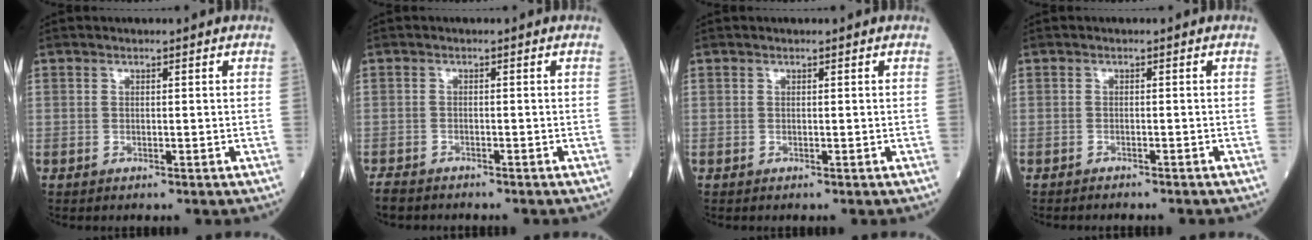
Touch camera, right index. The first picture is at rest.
{"total": 3.6, "force": [-3.3, 0.9, 1.1], "torque": [-0.019, -0.008, -0.055]}
{"total": 0.0}
{"total": 3.1, "force": [-2.9, 0.4, 1.0], "torque": [-0.015, -0.002, -0.036]}